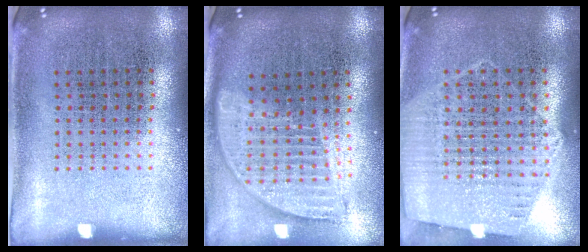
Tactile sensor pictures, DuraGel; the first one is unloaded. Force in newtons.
{"total": 1.8, "press": 1.5, "slide": 0.9}
{"total": 1.2, "press": 1.1, "slide": 0.3}